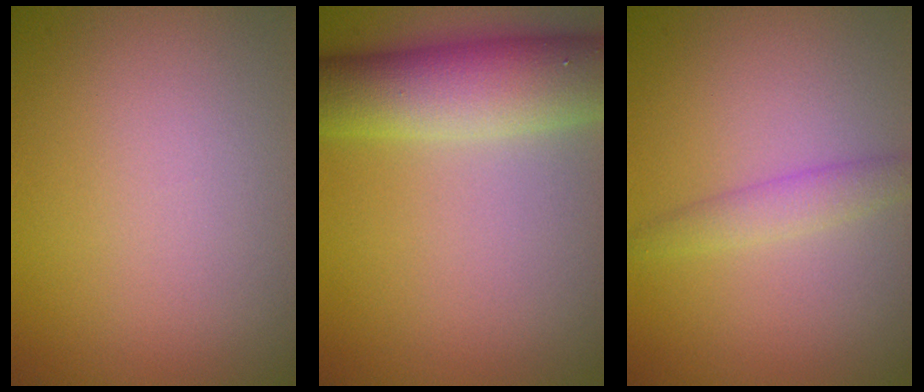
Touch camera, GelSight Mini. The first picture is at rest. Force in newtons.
{"total": 8.4, "press": 8.4, "slide": 0.2}
{"total": 1.9, "press": 1.9, "slide": 0.1}